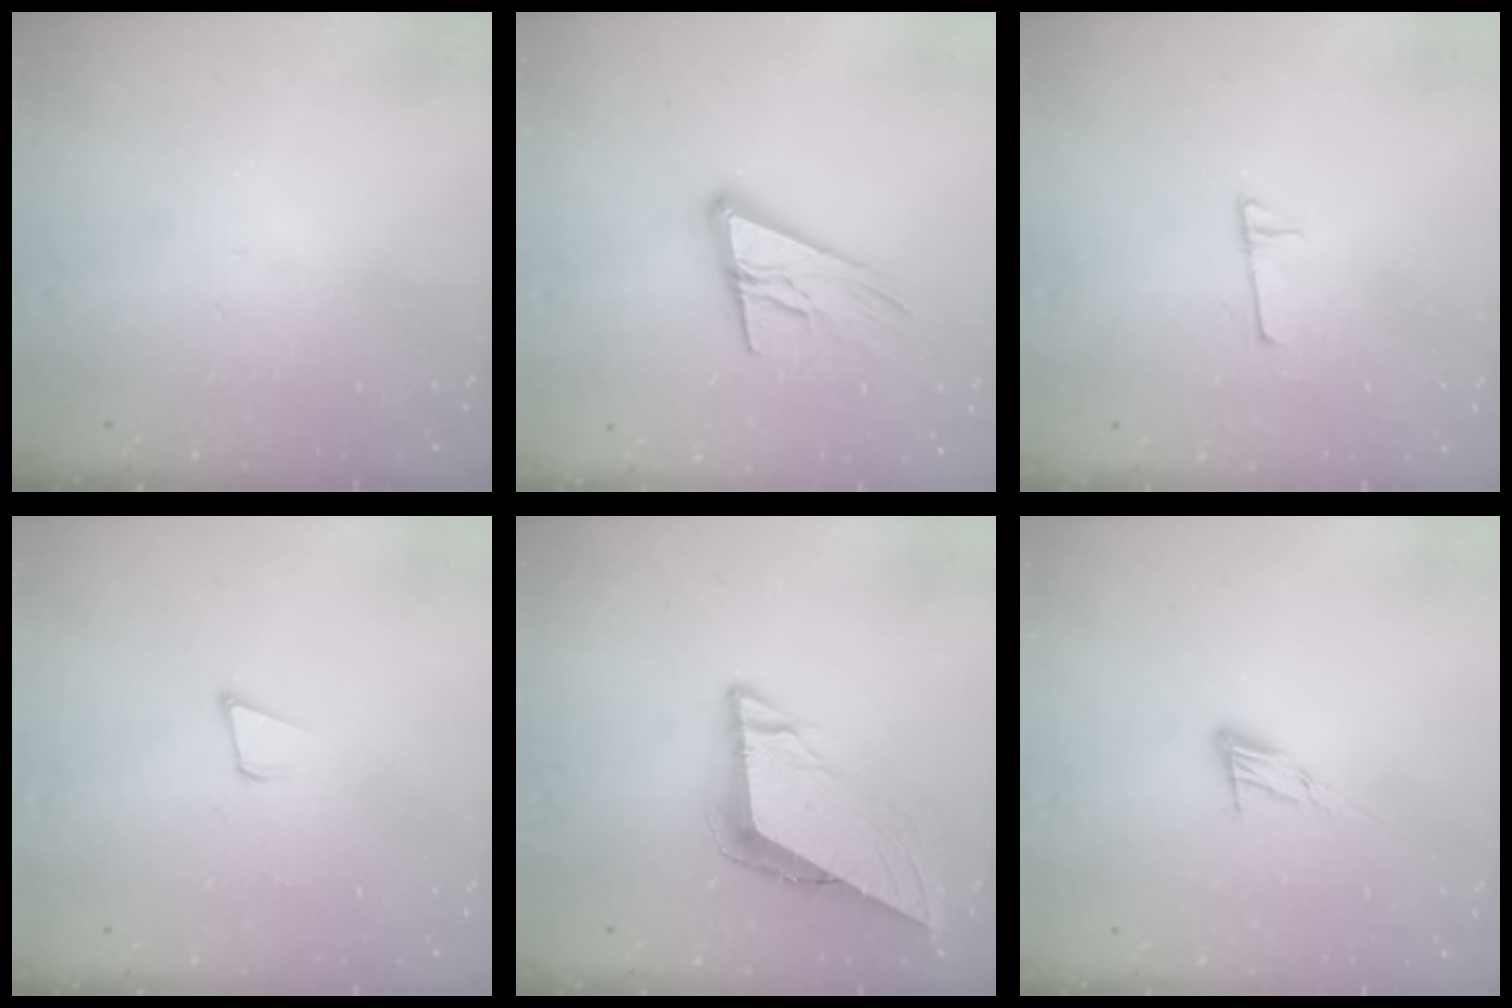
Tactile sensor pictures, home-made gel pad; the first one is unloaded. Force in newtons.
{"total": 14.9, "press": 14.6, "slide": 2.9}
{"total": 4.4, "press": 4.4, "slide": 0.5}
{"total": 4.8, "press": 3.9, "slide": 2.7}
{"total": 8.8, "press": 8.8, "slide": 0.9}
{"total": 7.2, "press": 7.2, "slide": 0.4}